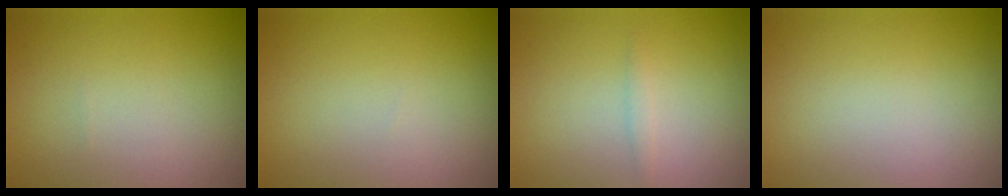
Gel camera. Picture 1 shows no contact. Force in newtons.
{"total": 0.0}
{"total": 0.7, "press": 0.7, "slide": 0.1}
{"total": 0.0}